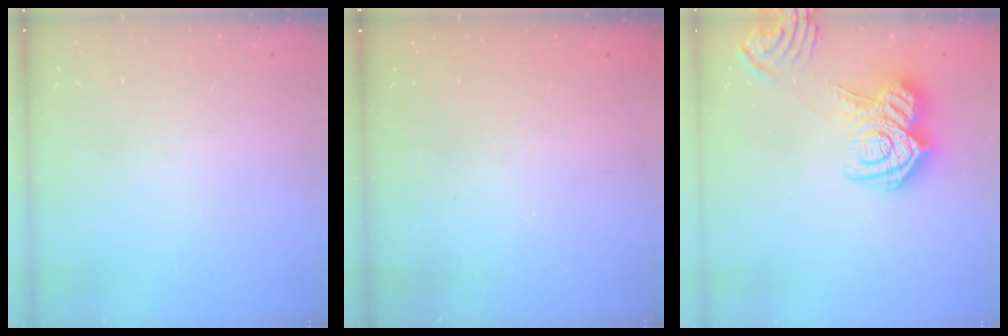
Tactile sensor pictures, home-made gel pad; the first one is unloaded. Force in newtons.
{"total": 2.4, "press": 2.3, "slide": 0.8}
{"total": 15.0, "press": 15.0, "slide": 0.8}